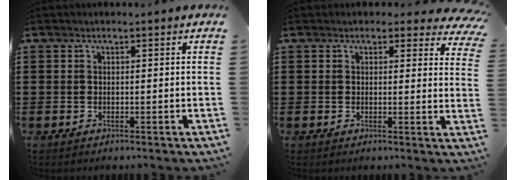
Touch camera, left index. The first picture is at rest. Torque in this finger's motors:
{"motor_torque": [2.14, 0.00, 0.39, 0.02]}